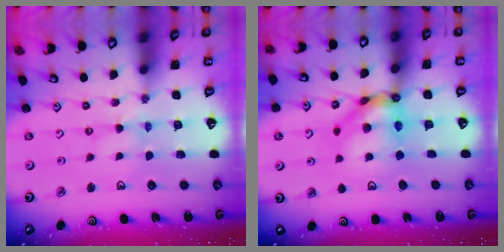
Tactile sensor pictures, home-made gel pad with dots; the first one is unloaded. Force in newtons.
{"total": 11.3, "press": 11.2, "slide": 1.1}